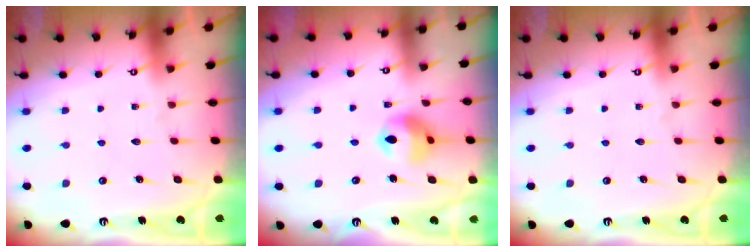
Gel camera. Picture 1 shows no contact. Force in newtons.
{"total": 10.8, "press": 10.7, "slide": 1.4}
{"total": 0.0}